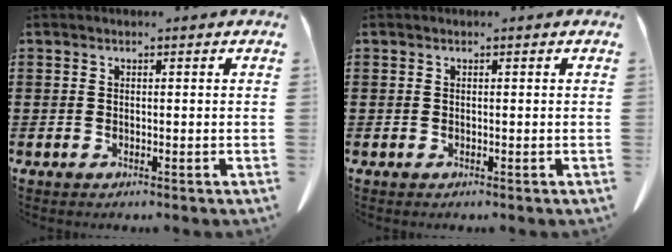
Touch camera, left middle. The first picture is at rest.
{"total": 0.0}